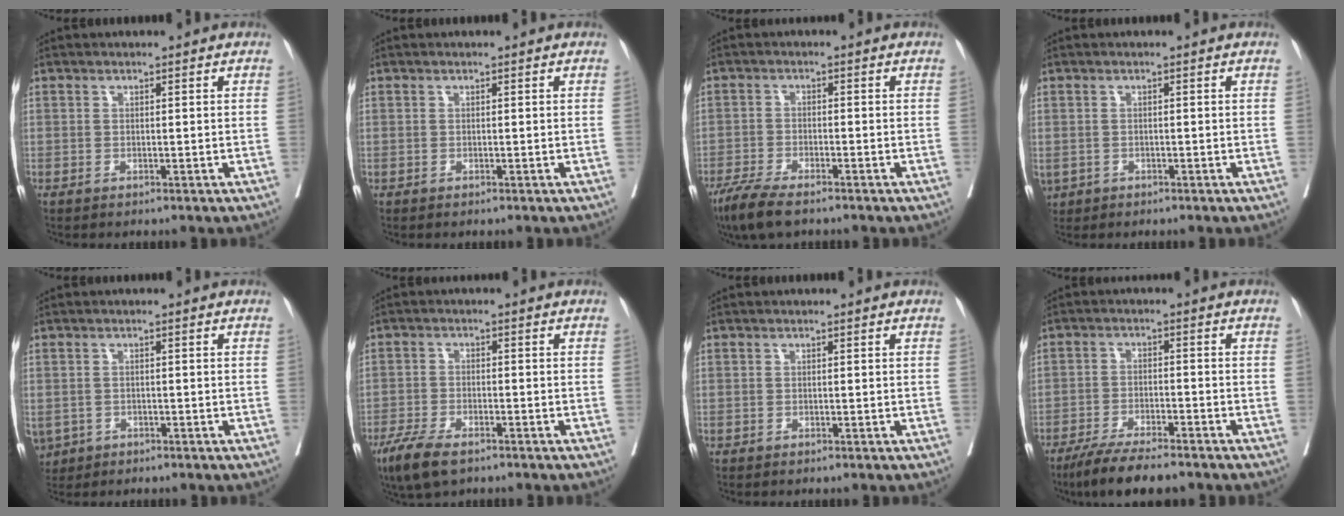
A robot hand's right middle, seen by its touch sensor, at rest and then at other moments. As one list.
[{"total": 0.0}, {"total": 6.7, "force": [-5.1, 1.1, 4.2], "torque": [-0.081, -0.018, -0.089]}, {"total": 3.6, "force": [-1.5, 2.7, 1.8], "torque": [-0.054, -0.006, -0.018]}, {"total": 6.1, "force": [-2.9, 4.9, 2.3], "torque": [-0.067, -0.007, -0.042]}, {"total": 6.9, "force": [-4.8, 2.0, 4.5], "torque": [-0.091, -0.016, -0.083]}, {"total": 0.0}, {"total": 10.0, "force": [-8.3, 1.2, 5.5], "torque": [-0.090, -0.025, -0.135]}]